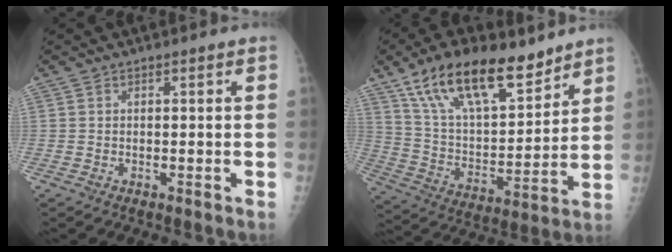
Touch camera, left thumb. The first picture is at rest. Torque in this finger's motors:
{"motor_torque": [1.02, 1.04, 1.44, -1.33, 0.37]}